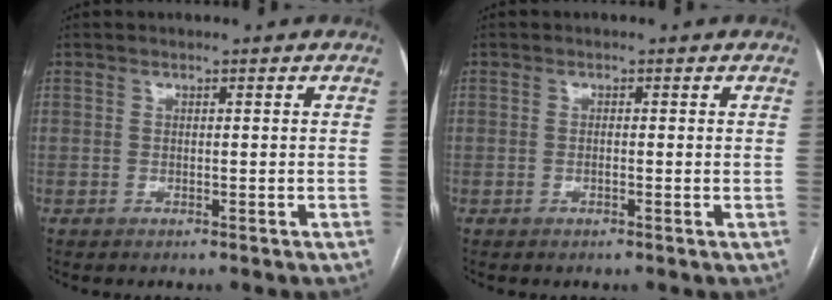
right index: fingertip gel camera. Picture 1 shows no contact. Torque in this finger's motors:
{"motor_torque": [0.09, 0.14, -0.04, 0.00]}